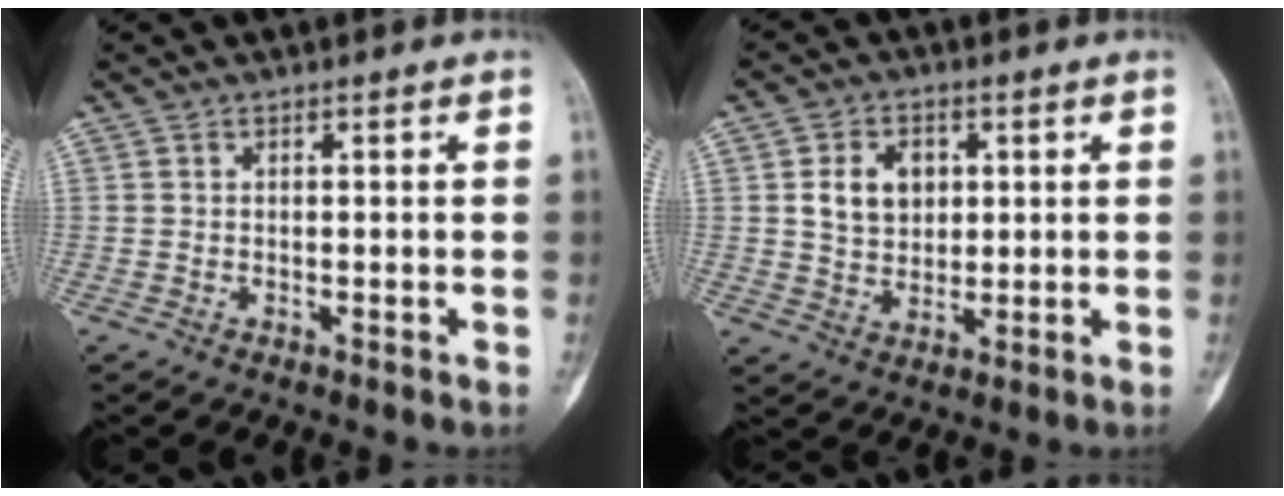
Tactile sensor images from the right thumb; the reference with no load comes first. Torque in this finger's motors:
{"motor_torque": [0.64, 0.65, 0.37, -0.22, 0.30]}